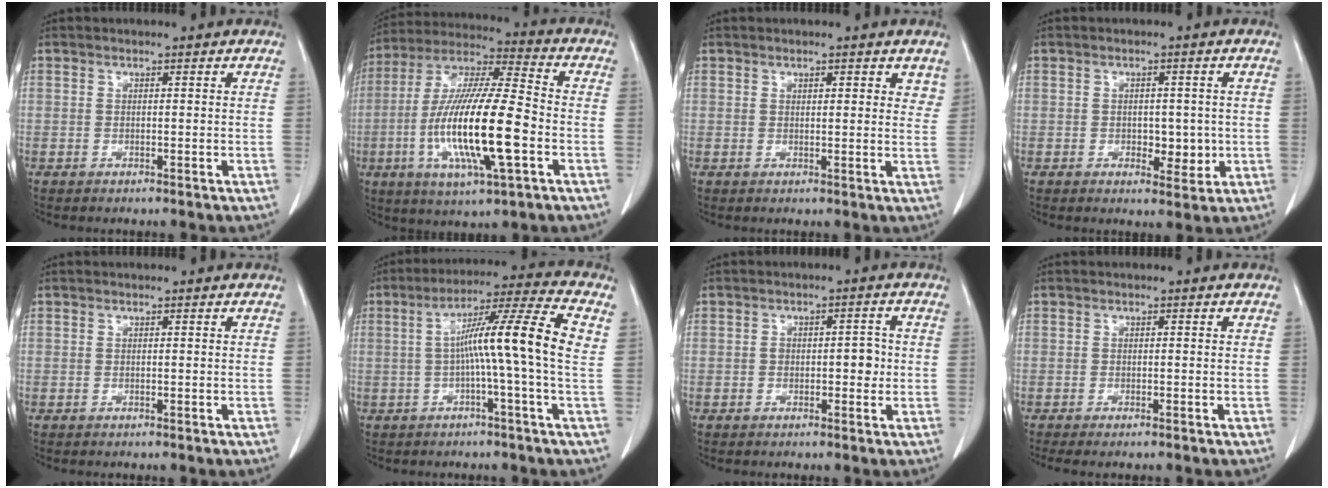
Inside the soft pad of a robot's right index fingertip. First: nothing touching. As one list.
[{"total": 19.2, "force": [-4.5, 2.4, 18.5], "torque": [-0.367, -0.013, -0.080]}, {"total": 3.7, "force": [2.5, 1.5, 2.3], "torque": [-0.012, -0.001, 0.027]}, {"total": 4.2, "force": [-0.8, 2.3, 3.3], "torque": [-0.039, 0.000, -0.004]}, {"total": 0.0}, {"total": 11.6, "force": [0.4, -1.6, 11.5], "torque": [-0.183, 0.019, -0.002]}, {"total": 3.4, "force": [-0.4, 1.9, 2.8], "torque": [-0.038, 0.011, -0.004]}, {"total": 2.5, "force": [-2.0, 0.2, 1.5], "torque": [-0.020, -0.006, -0.029]}]